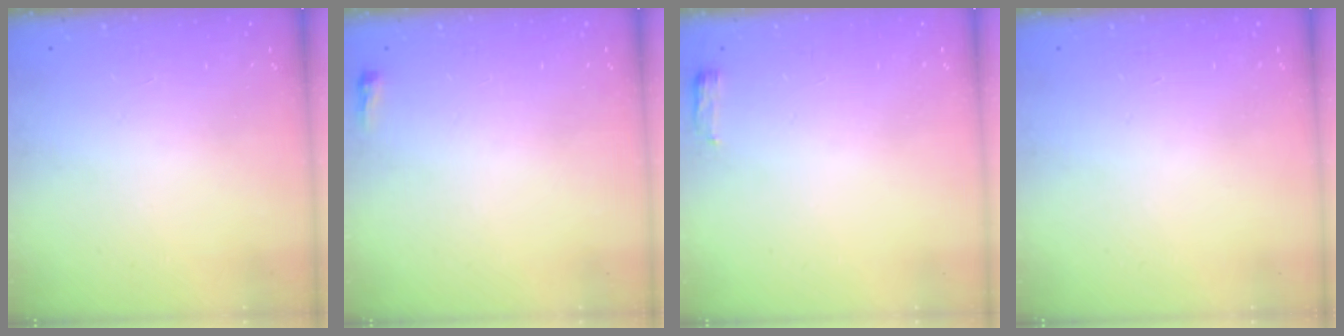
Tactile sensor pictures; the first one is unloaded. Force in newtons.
{"total": 2.4, "press": 2.4, "slide": 0.6}
{"total": 3.3, "press": 3.2, "slide": 1.0}
{"total": 0.0}